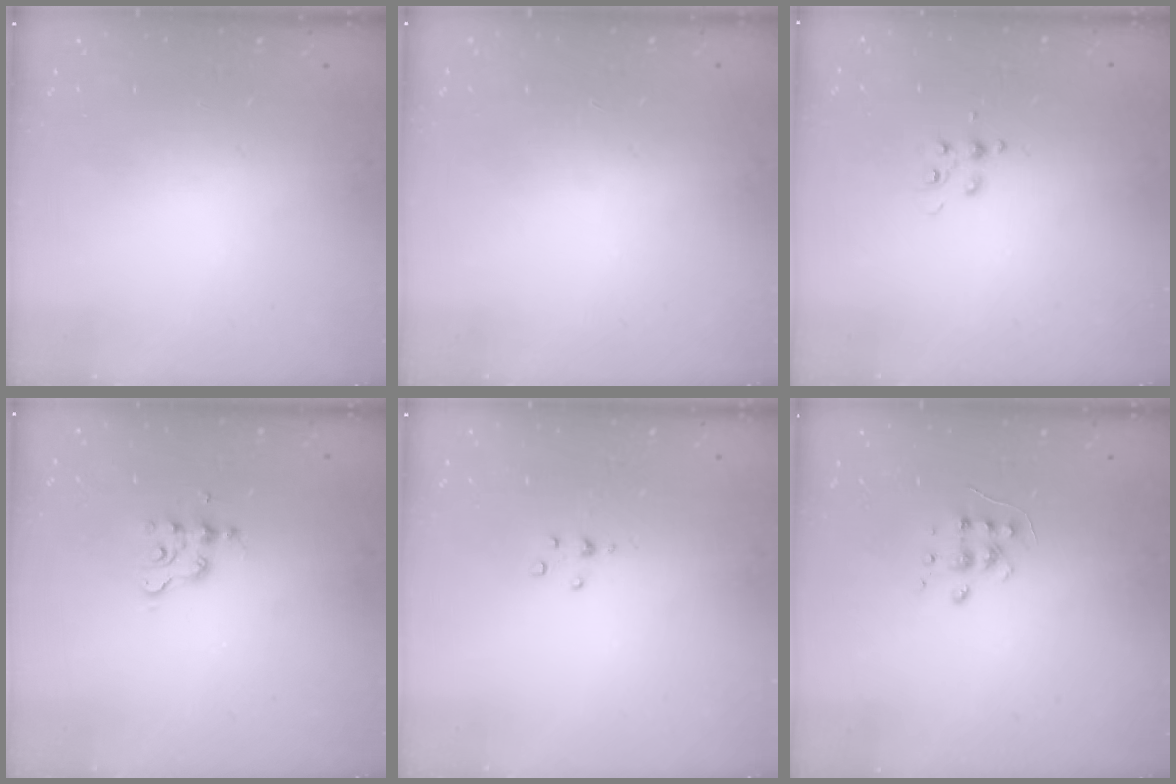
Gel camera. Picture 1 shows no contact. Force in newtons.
{"total": 0.7, "press": 0.7, "slide": 0.2}
{"total": 5.7, "press": 5.7, "slide": 0.6}
{"total": 3.0, "press": 3.0, "slide": 0.2}
{"total": 2.9, "press": 2.8, "slide": 0.4}
{"total": 6.0, "press": 6.0, "slide": 0.5}